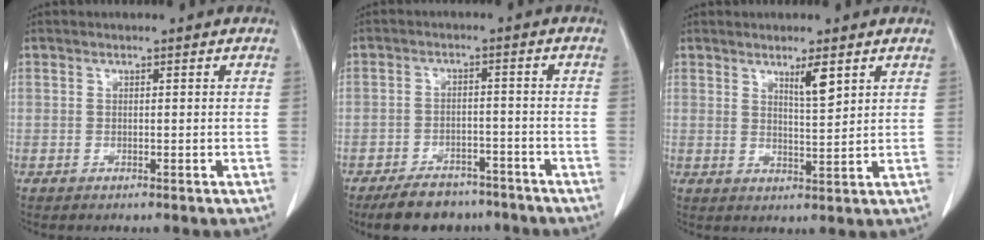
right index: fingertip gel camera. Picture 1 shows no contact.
{"total": 8.6, "force": [-7.2, 4.0, 2.7], "torque": [-0.036, 0.001, -0.109]}
{"total": 3.9, "force": [2.3, 0.4, 3.1], "torque": [-0.053, -0.004, 0.042]}